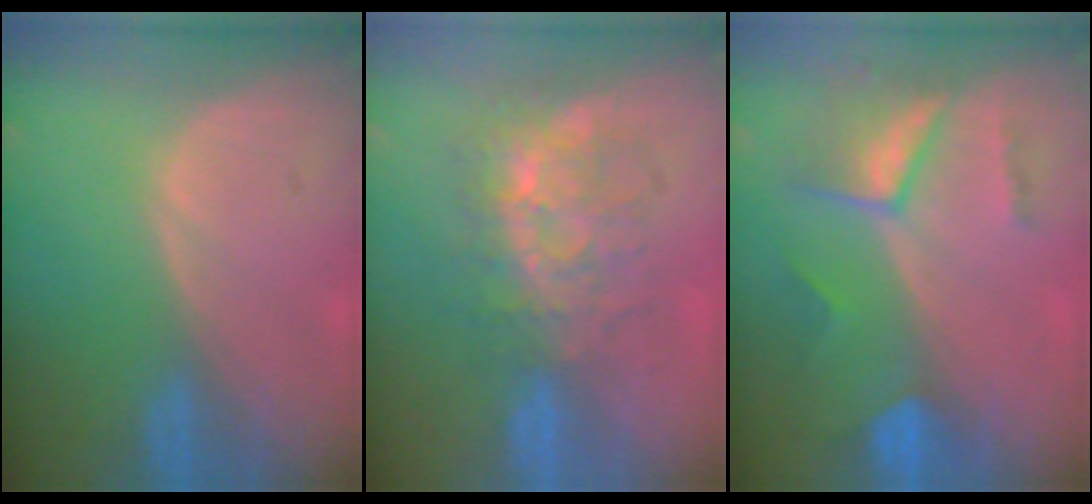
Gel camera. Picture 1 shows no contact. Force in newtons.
{"total": 8.8, "press": 7.5, "slide": 4.5}
{"total": 7.4, "press": 6.5, "slide": 3.4}